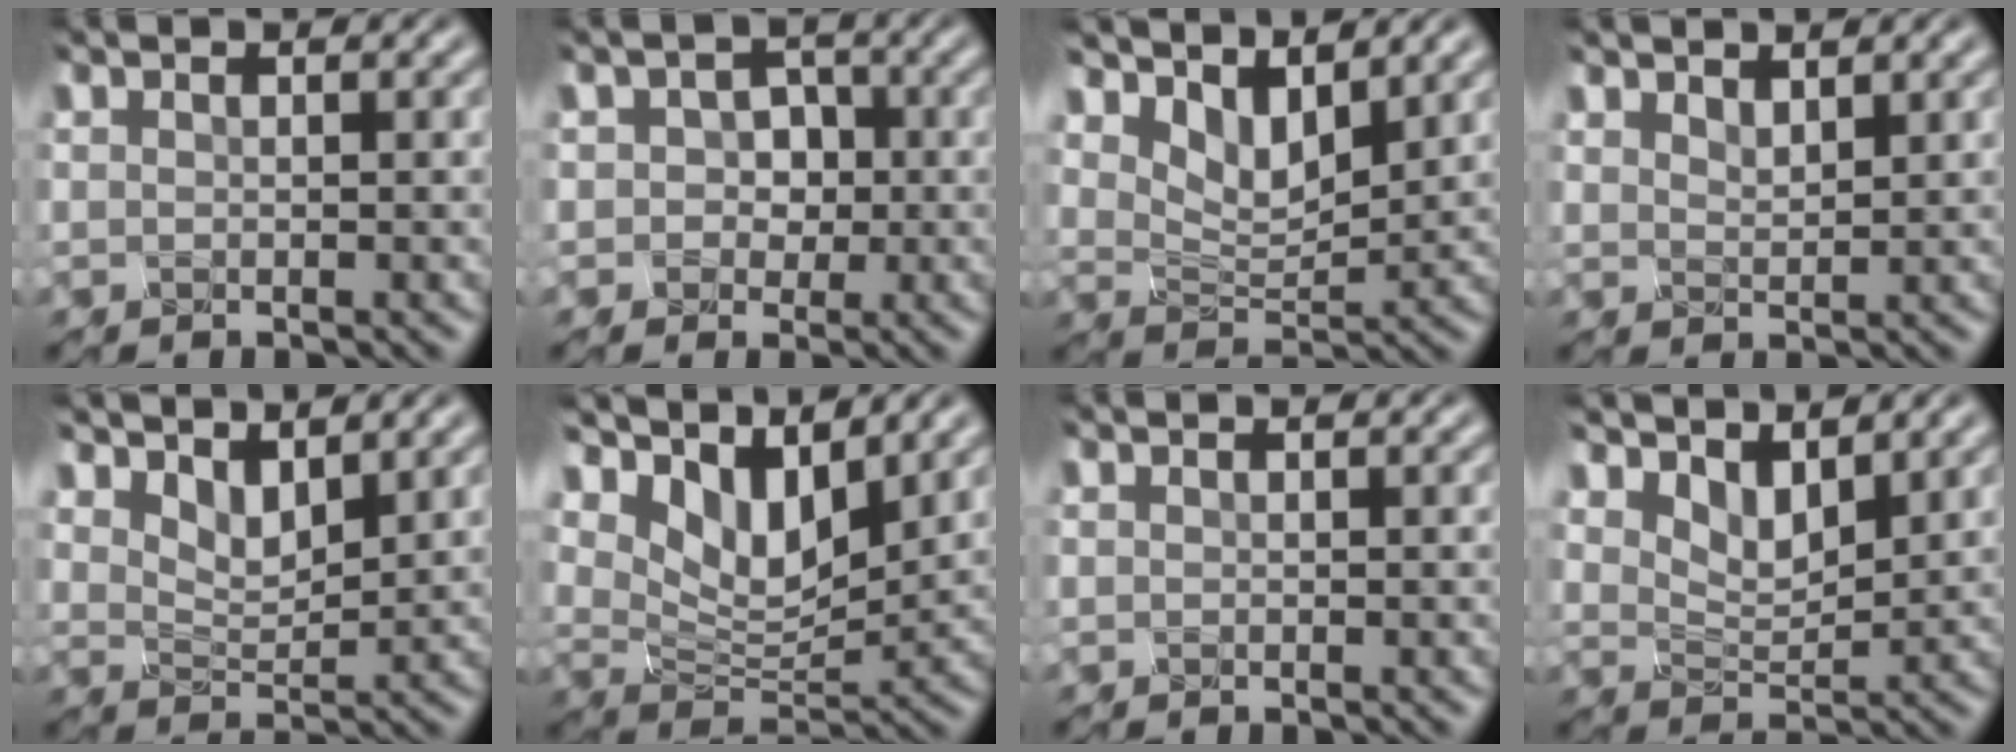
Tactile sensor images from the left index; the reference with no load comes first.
{"total": 4.0, "force": [-1.0, 3.4, 1.9], "torque": [-0.060, 0.006, -0.019]}
{"total": 6.9, "force": [3.6, 3.3, 4.9], "torque": [-0.104, -0.003, 0.063]}
{"total": 2.2, "force": [1.6, 0.9, 1.2], "torque": [-0.030, -0.005, 0.025]}
{"total": 5.6, "force": [3.2, 2.7, 3.7], "torque": [-0.089, 0.004, 0.044]}
{"total": 9.1, "force": [4.1, 4.3, 6.9], "torque": [-0.143, 0.004, 0.073]}
{"total": 0.0}
{"total": 6.3, "force": [3.4, 3.1, 4.2], "torque": [-0.098, 0.003, 0.051]}